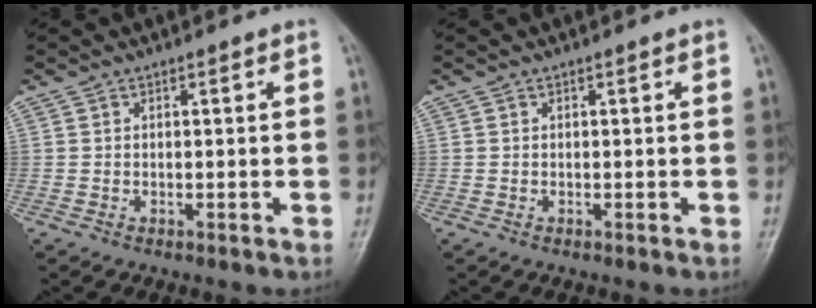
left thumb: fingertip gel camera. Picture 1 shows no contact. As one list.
[{"total": 0.0}]